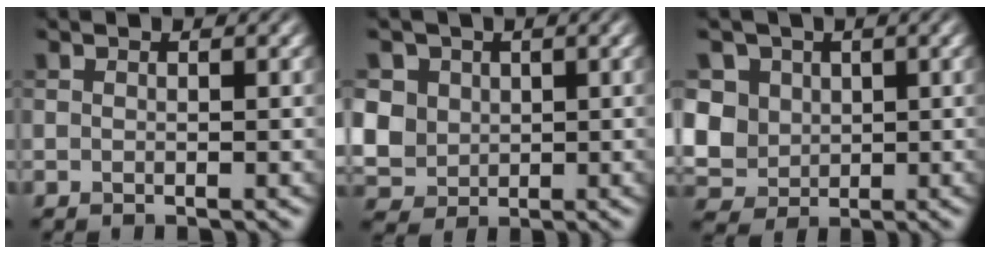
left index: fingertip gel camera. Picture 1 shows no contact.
{"total": 5.3, "force": [1.4, 4.6, 2.2], "torque": [-0.066, 0.011, 0.032]}
{"total": 6.2, "force": [1.2, 5.4, 2.9], "torque": [-0.068, 0.016, 0.019]}